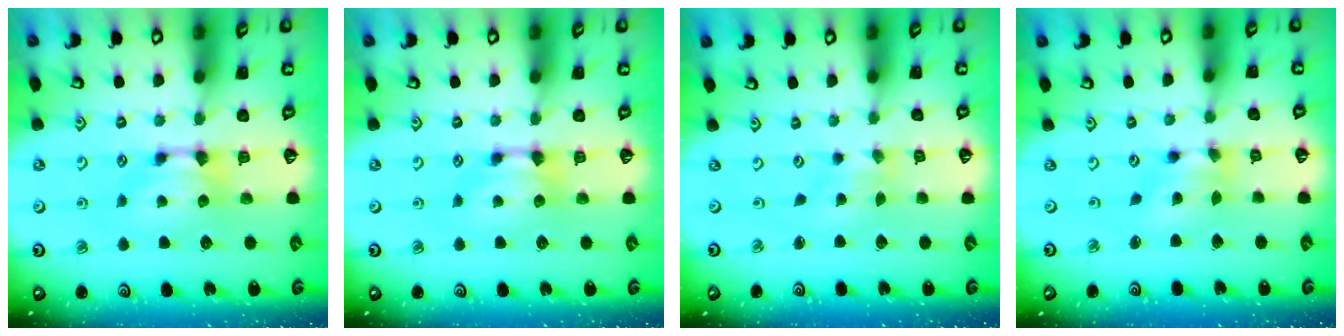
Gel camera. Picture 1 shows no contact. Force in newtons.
{"total": 0.0}
{"total": 3.5, "press": 3.4, "slide": 0.9}
{"total": 2.9, "press": 2.4, "slide": 1.6}